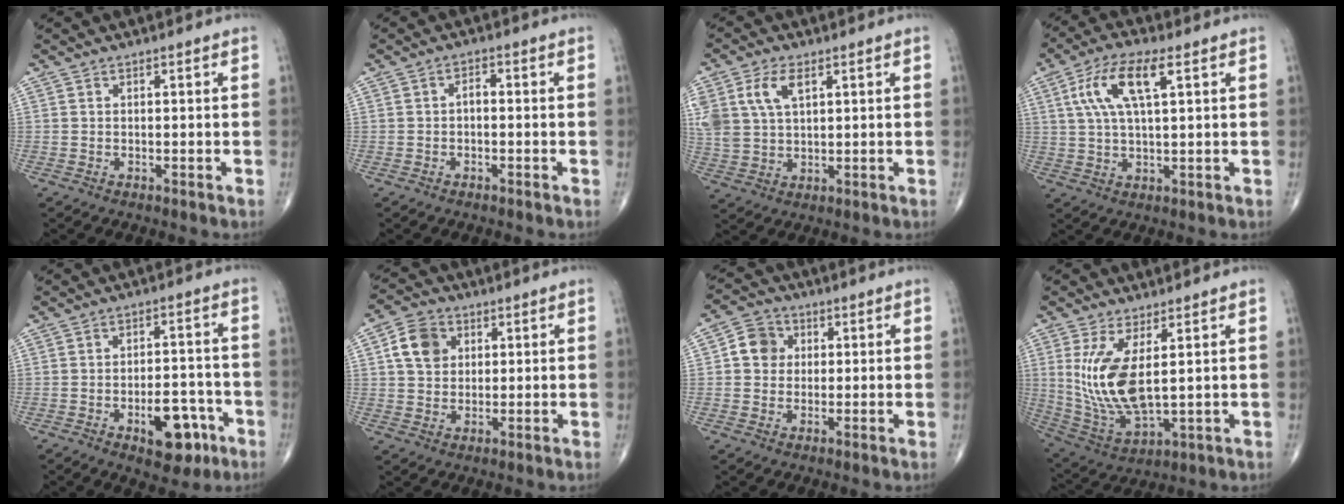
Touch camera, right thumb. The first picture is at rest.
{"total": 1.7, "force": [-0.4, 1.0, 1.3], "torque": [-0.015, 0.010, -0.011]}
{"total": 9.6, "force": [3.9, 5.5, 6.9], "torque": [-0.149, -0.001, 0.082]}
{"total": 10.4, "force": [3.6, 3.5, 9.2], "torque": [-0.193, 0.010, 0.068]}
{"total": 9.9, "force": [-4.5, 5.1, 7.2], "torque": [-0.076, 0.030, -0.058]}
{"total": 7.6, "force": [2.2, 6.0, 4.1], "torque": [-0.055, 0.001, 0.034]}
{"total": 6.1, "force": [0.9, 5.5, 2.6], "torque": [-0.024, 0.008, 0.005]}
{"total": 12.9, "force": [2.6, 5.0, 11.7], "torque": [-0.245, -0.029, 0.070]}